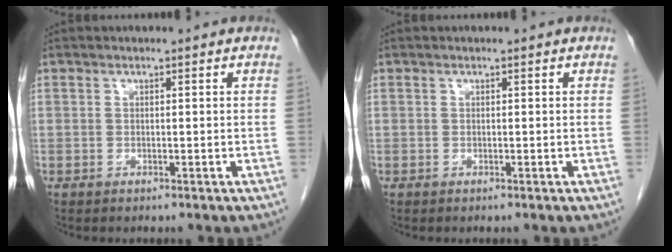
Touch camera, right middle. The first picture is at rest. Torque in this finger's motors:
{"motor_torque": [-0.03, -0.01, 0.00, -0.01]}